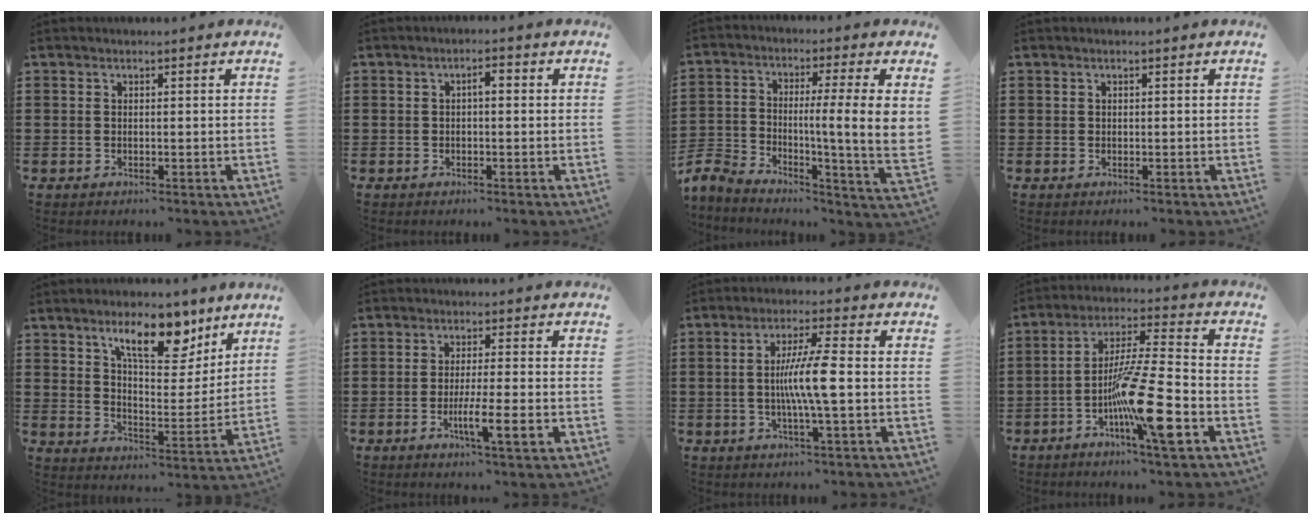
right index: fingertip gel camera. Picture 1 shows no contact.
{"total": 1.7, "force": [-0.2, 0.6, 1.6], "torque": [-0.031, 0.004, -0.005]}
{"total": 9.2, "force": [-0.4, 1.1, 9.1], "torque": [-0.175, -0.023, -0.014]}
{"total": 0.0}
{"total": 11.4, "force": [7.3, 4.7, 7.4], "torque": [-0.111, -0.022, 0.120]}
{"total": 6.6, "force": [-2.3, 0.5, 6.1], "torque": [-0.106, -0.011, -0.040]}
{"total": 7.6, "force": [-0.7, 0.2, 7.6], "torque": [-0.139, -0.007, -0.020]}
{"total": 15.0, "force": [-5.8, 1.8, 13.7], "torque": [-0.265, 0.000, -0.102]}